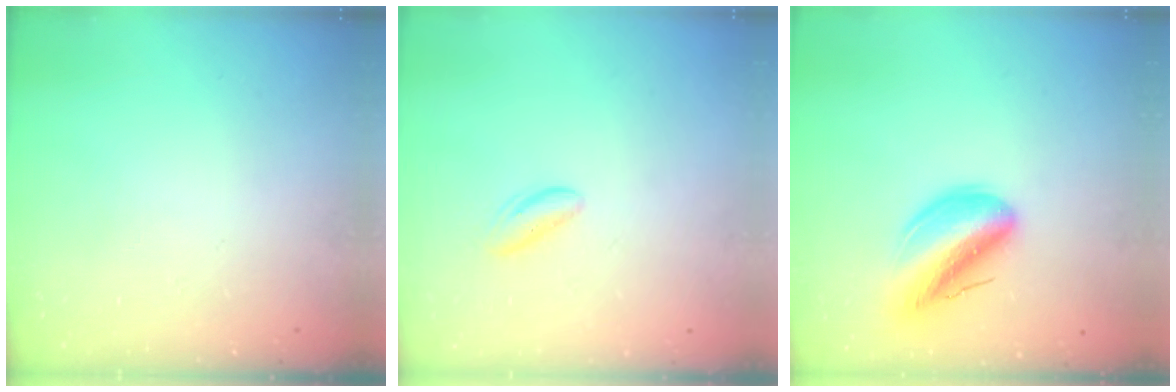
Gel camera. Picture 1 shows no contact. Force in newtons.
{"total": 2.9, "press": 2.9, "slide": 0.3}
{"total": 13.2, "press": 12.7, "slide": 3.4}